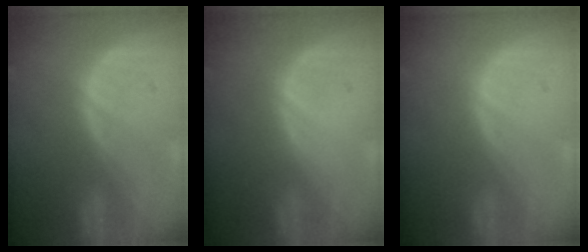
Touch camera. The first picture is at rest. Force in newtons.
{"total": 0.0}
{"total": 0.0}